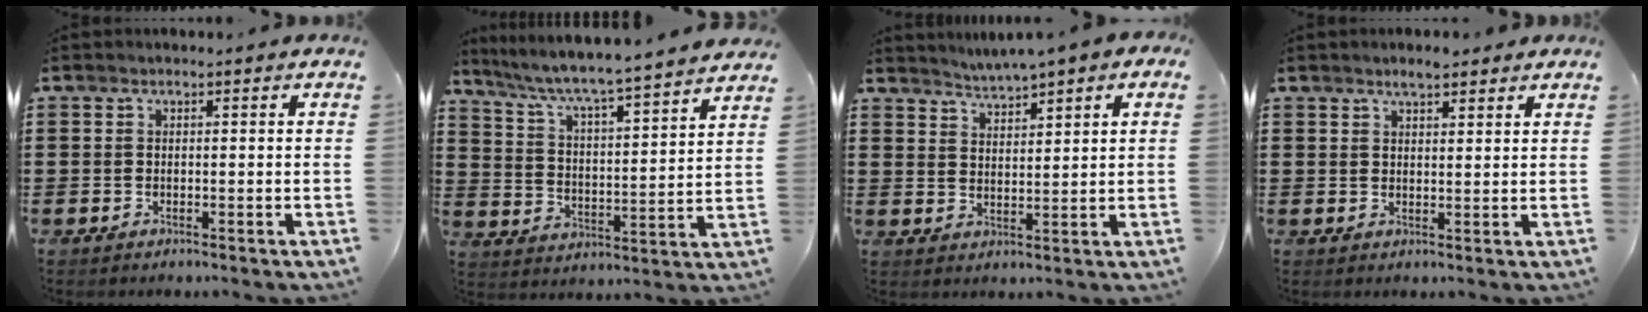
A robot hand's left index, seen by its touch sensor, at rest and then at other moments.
{"total": 5.0, "force": [4.5, -0.6, 2.2], "torque": [-0.065, -0.044, 0.065]}
{"total": 2.0, "force": [2.0, -0.3, 0.0], "torque": [-0.009, -0.007, 0.035]}
{"total": 2.7, "force": [2.3, 0.5, 1.4], "torque": [-0.031, 0.005, 0.042]}